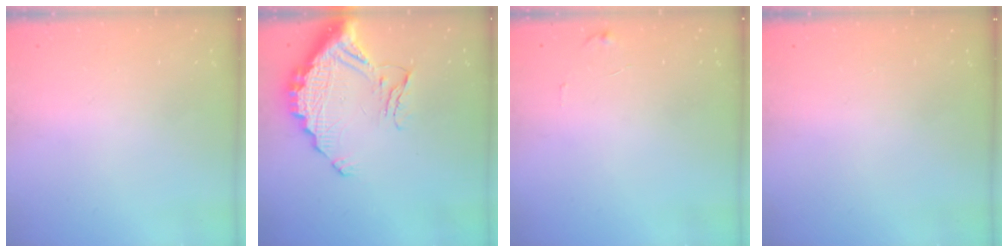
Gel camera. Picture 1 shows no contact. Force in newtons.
{"total": 14.0, "press": 13.9, "slide": 0.9}
{"total": 4.6, "press": 4.6, "slide": 0.3}
{"total": 0.0}